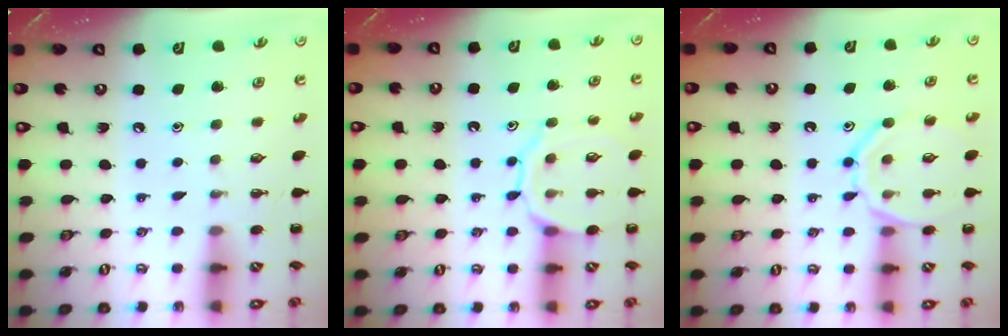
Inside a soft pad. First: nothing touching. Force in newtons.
{"total": 11.4, "press": 11.4, "slide": 0.8}
{"total": 13.5, "press": 13.4, "slide": 1.4}